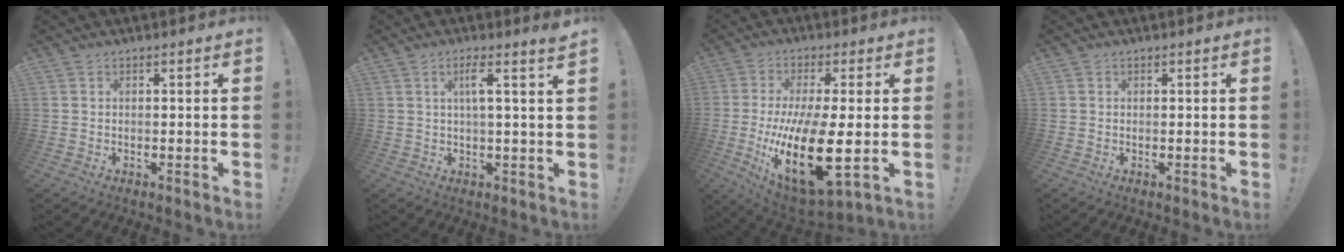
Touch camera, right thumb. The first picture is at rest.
{"total": 5.4, "force": [2.2, 0.1, 4.9], "torque": [-0.078, -0.010, 0.029]}
{"total": 21.6, "force": [-3.6, 8.2, 19.7], "torque": [-0.376, -0.007, -0.048]}
{"total": 0.0}